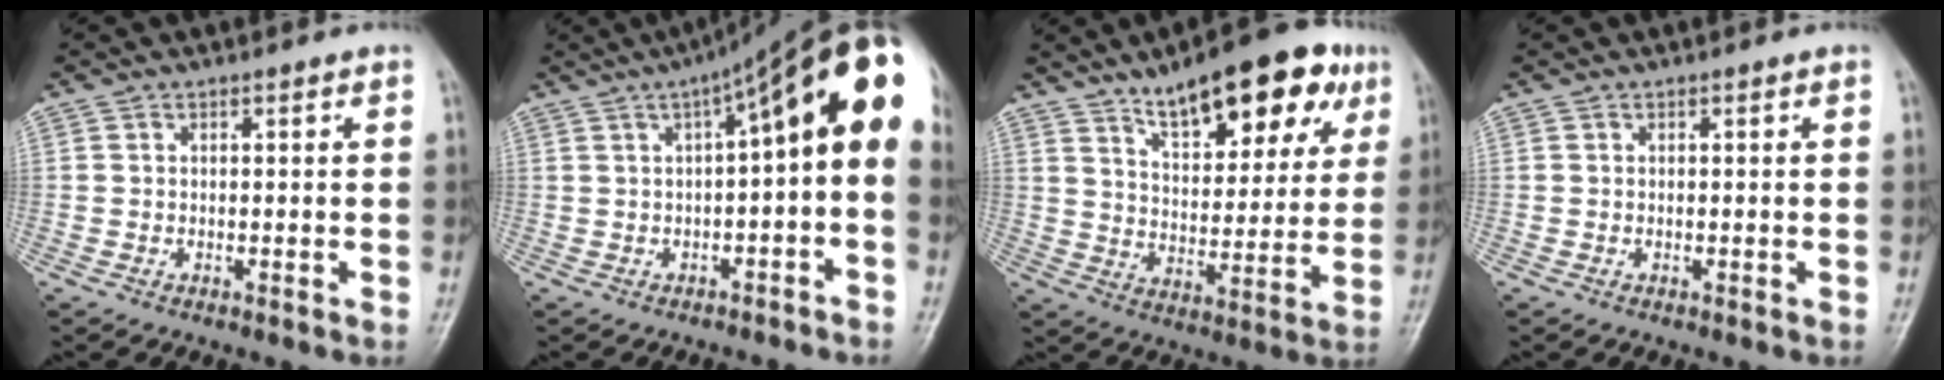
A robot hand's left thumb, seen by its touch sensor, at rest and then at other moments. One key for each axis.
{"total": 16.7, "fx": 2.1, "fy": 5.4, "fz": 15.7, "tx": -0.198, "ty": 0.056, "tz": 0.022}
{"total": 19.0, "fx": 11.1, "fy": 7.7, "fz": 13.3, "tx": -0.145, "ty": -0.036, "tz": 0.167}
{"total": 0.0}